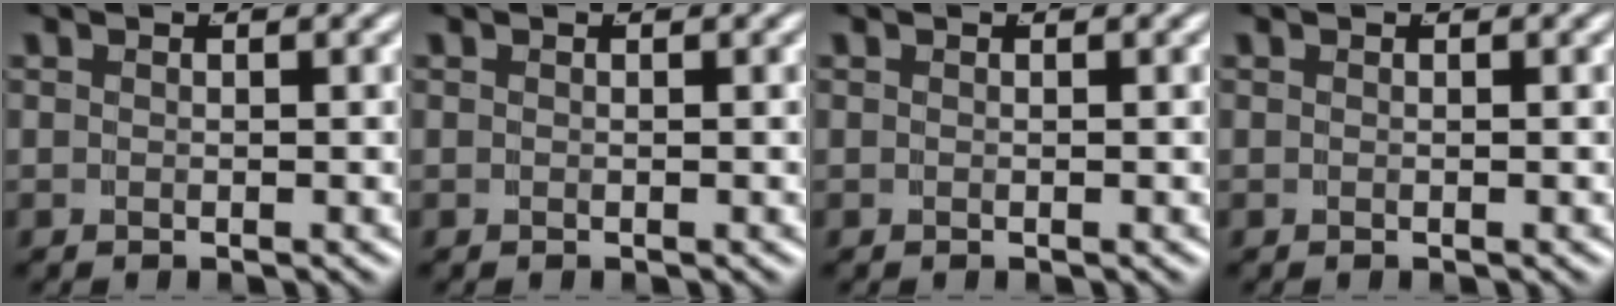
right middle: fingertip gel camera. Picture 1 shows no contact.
{"total": 0.0}
{"total": 0.0}
{"total": 0.0}